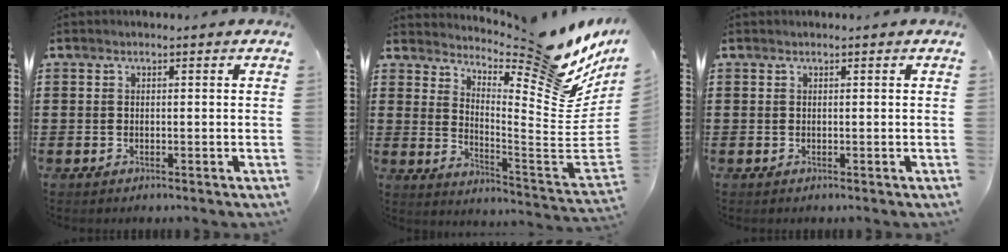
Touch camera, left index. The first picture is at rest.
{"total": 13.0, "force": [10.5, 1.8, 7.4], "torque": [-0.106, -0.108, 0.168]}
{"total": 0.0}